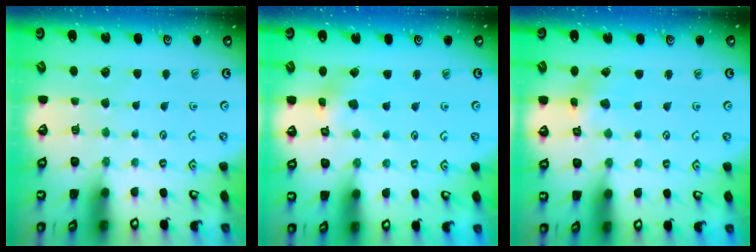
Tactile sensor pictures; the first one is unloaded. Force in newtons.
{"total": 7.2, "press": 7.2, "slide": 0.5}
{"total": 2.9, "press": 2.9, "slide": 0.3}